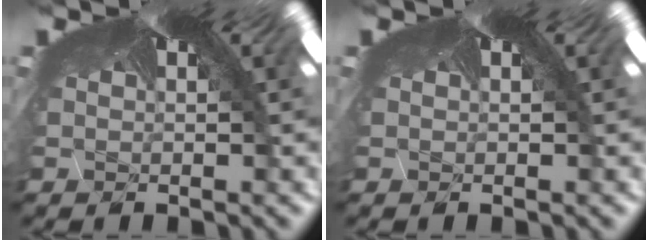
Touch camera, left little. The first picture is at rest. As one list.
[{"total": 0.0}]